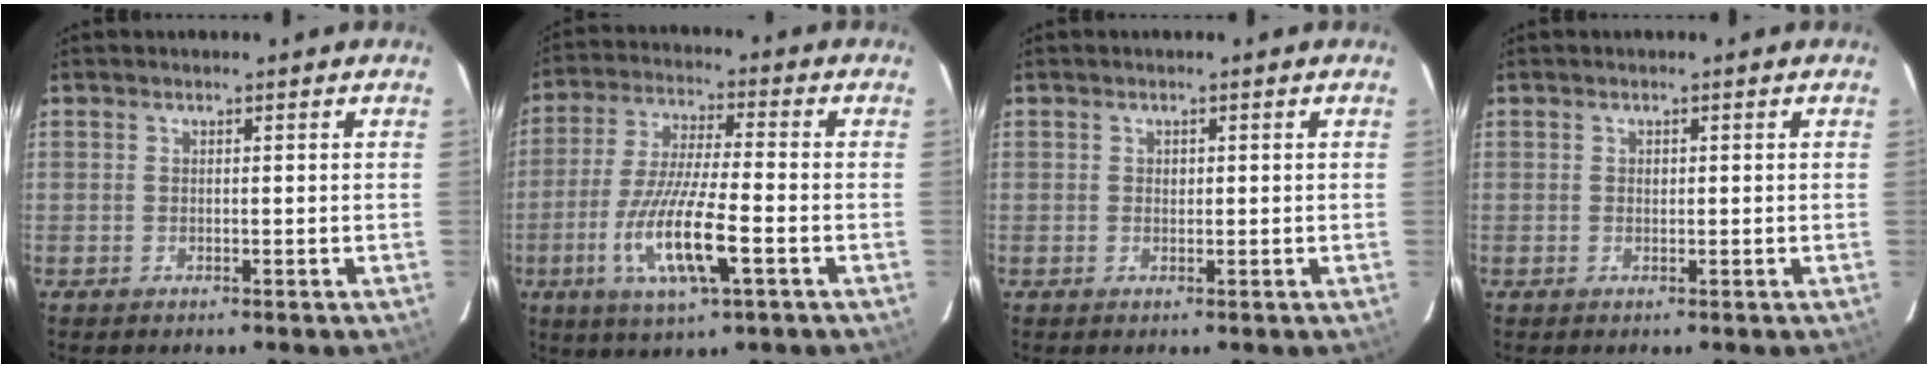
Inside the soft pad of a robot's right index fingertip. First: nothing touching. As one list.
[{"total": 13.9, "force": [-5.0, 2.5, 12.8], "torque": [-0.260, -0.018, -0.091]}, {"total": 0.8, "force": [0.2, 0.7, 0.3], "torque": [-0.002, 0.003, 0.004]}, {"total": 0.6, "force": [0.2, 0.5, 0.2], "torque": [-0.002, 0.003, 0.004]}]